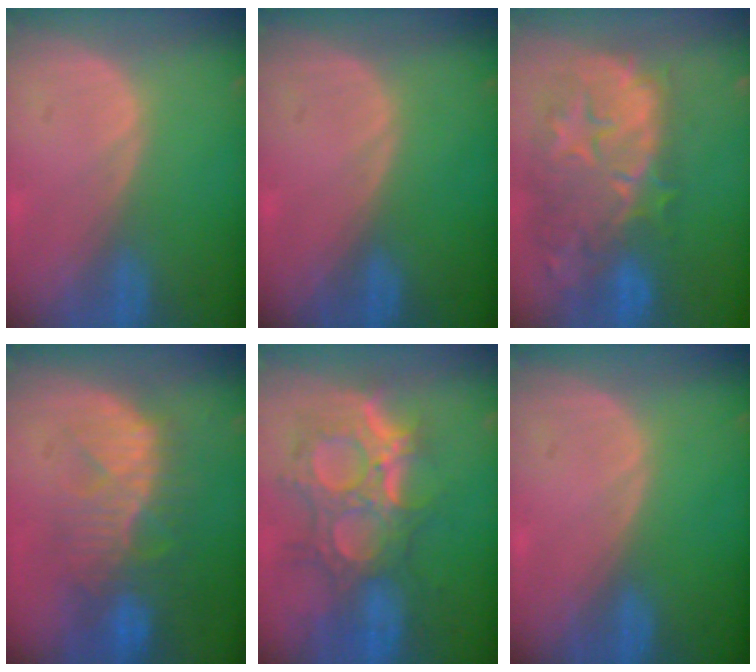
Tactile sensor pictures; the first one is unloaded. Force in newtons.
{"total": 0.0}
{"total": 12.9, "press": 11.5, "slide": 5.8}
{"total": 10.0, "press": 9.0, "slide": 4.2}
{"total": 11.9, "press": 10.7, "slide": 5.3}
{"total": 0.0}